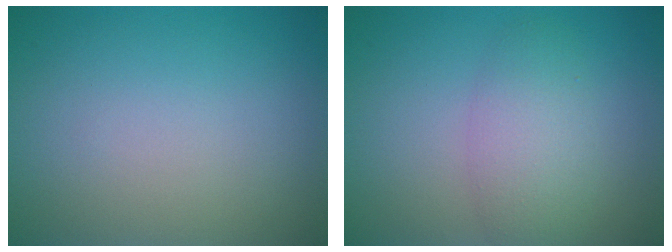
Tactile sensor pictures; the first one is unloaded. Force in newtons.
{"total": 3.6, "press": 3.6, "slide": 0.2}